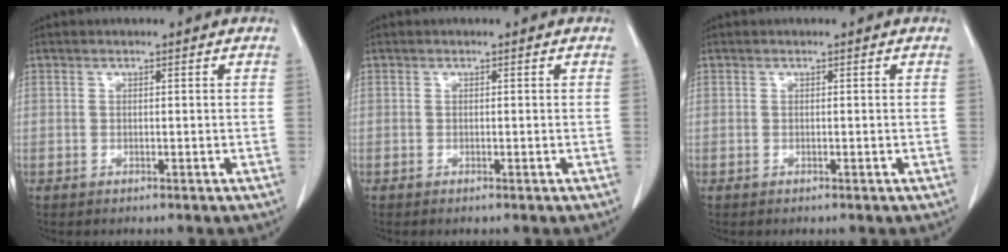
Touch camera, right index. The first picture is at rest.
{"total": 0.0}
{"total": 0.0}